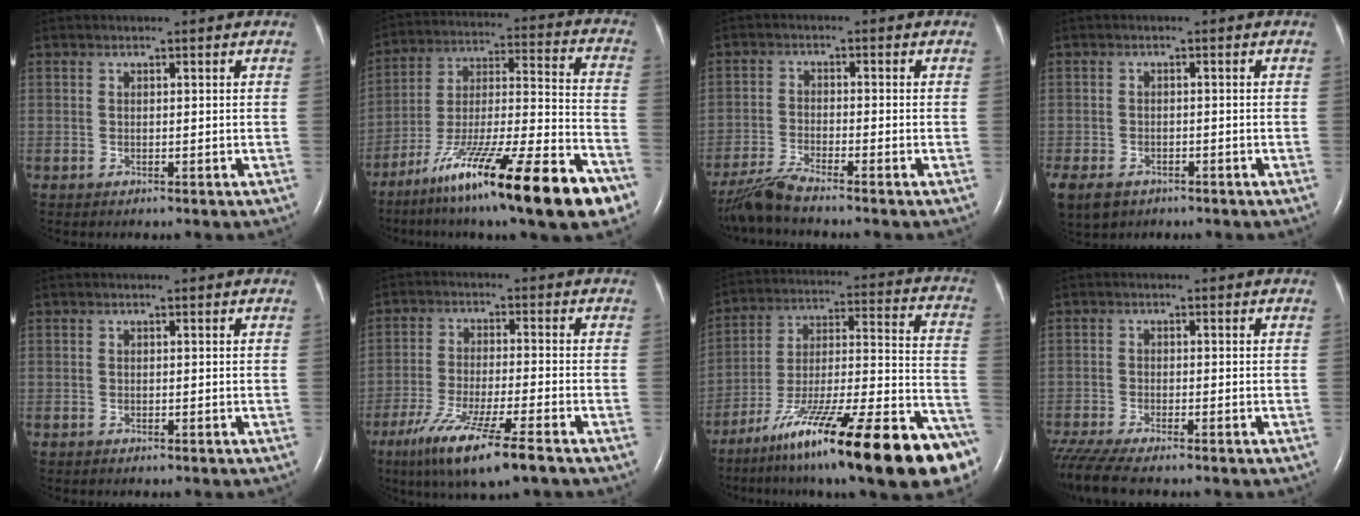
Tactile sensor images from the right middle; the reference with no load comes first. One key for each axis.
{"total": 25.3, "fx": -16.1, "fy": 2.1, "fz": 19.4, "tx": -0.272, "ty": -0.033, "tz": -0.271}
{"total": 5.0, "fx": -4.5, "fy": -0.7, "fz": 2.0, "tx": -0.049, "ty": -0.024, "tz": -0.092}
{"total": 8.3, "fx": -4.9, "fy": 5.6, "fz": 3.5, "tx": -0.085, "ty": -0.009, "tz": -0.069}
{"total": 0.0}
{"total": 11.2, "fx": -7.0, "fy": 0.2, "fz": 8.7, "tx": -0.172, "ty": -0.036, "tz": -0.124}
{"total": 28.6, "fx": -19.2, "fy": 3.1, "fz": 21.0, "tx": -0.248, "ty": -0.005, "tz": -0.314}
{"total": 7.8, "fx": -6.6, "fy": 0.6, "fz": 4.2, "tx": -0.082, "ty": -0.017, "tz": -0.112}